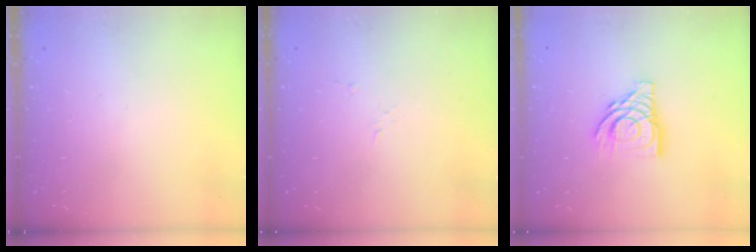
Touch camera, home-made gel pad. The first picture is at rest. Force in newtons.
{"total": 2.7, "press": 2.7, "slide": 0.3}
{"total": 12.4, "press": 12.3, "slide": 1.3}